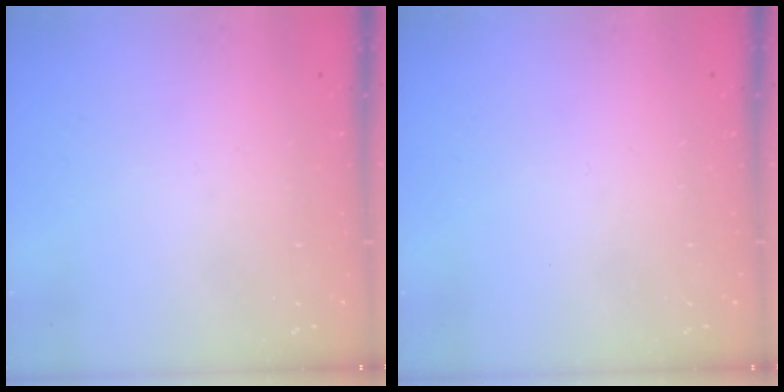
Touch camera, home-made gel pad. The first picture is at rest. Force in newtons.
{"total": 0.0}